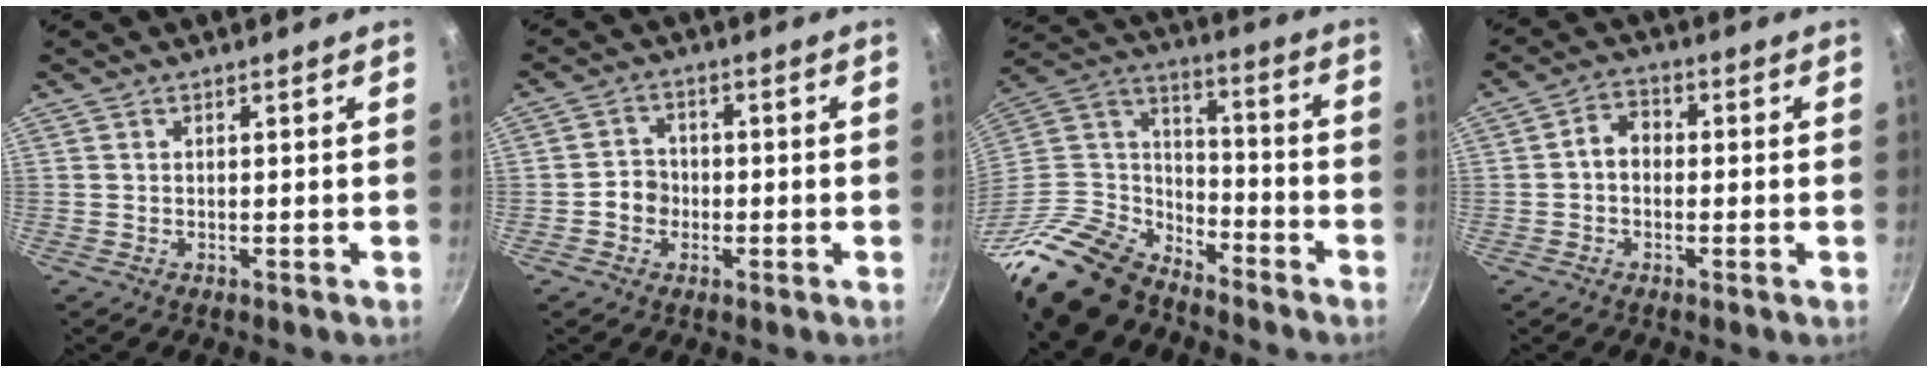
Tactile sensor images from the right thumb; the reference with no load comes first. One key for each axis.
{"total": 4.2, "fx": -1.2, "fy": 3.6, "fz": 1.6, "tx": -0.001, "ty": 0.018, "tz": -0.025}
{"total": 21.6, "fx": -16.5, "fy": 11.1, "fz": 8.3, "tx": -0.141, "ty": 0.096, "tz": -0.314}
{"total": 4.2, "fx": -0.5, "fy": 3.3, "fz": 2.6, "tx": -0.029, "ty": 0.016, "tz": -0.020}